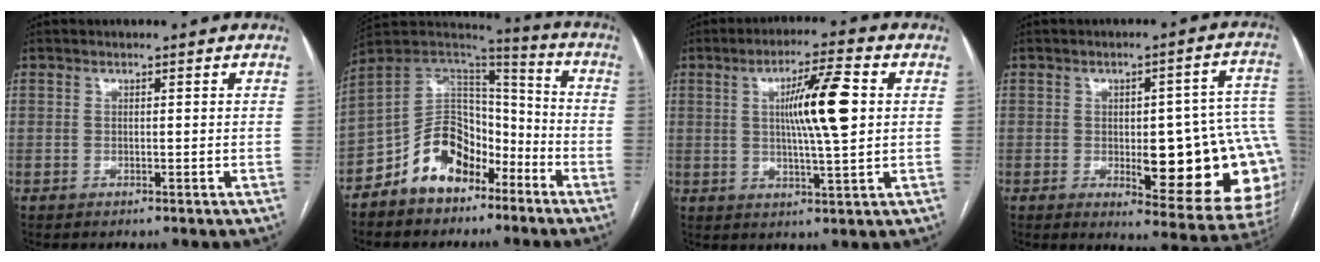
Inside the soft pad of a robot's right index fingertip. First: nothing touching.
{"total": 13.2, "force": [-7.5, 8.8, 6.3], "torque": [-0.118, 0.047, -0.133]}
{"total": 10.3, "force": [1.8, 0.5, 10.1], "torque": [-0.171, 0.004, 0.029]}
{"total": 21.0, "force": [-2.6, 5.8, 20.0], "torque": [-0.152, 0.024, -0.011]}